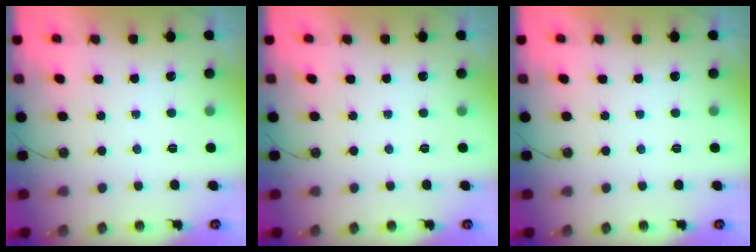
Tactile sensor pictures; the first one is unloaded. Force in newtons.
{"total": 0.0}
{"total": 0.0}